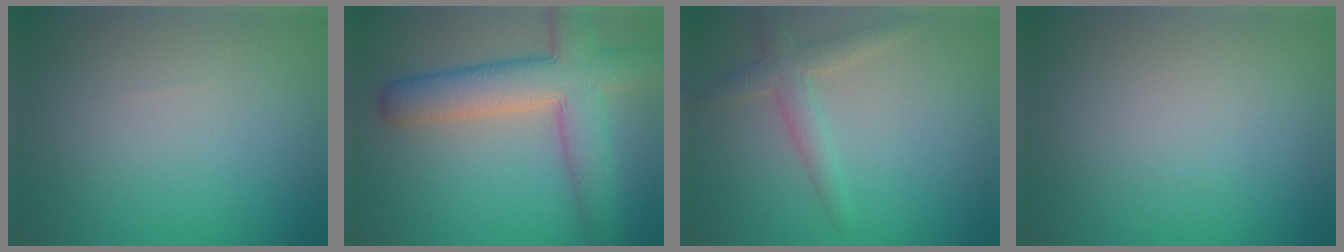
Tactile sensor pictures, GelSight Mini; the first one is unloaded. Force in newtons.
{"total": 8.0, "press": 8.0, "slide": 0.5}
{"total": 2.6, "press": 2.6, "slide": 0.1}
{"total": 0.0}